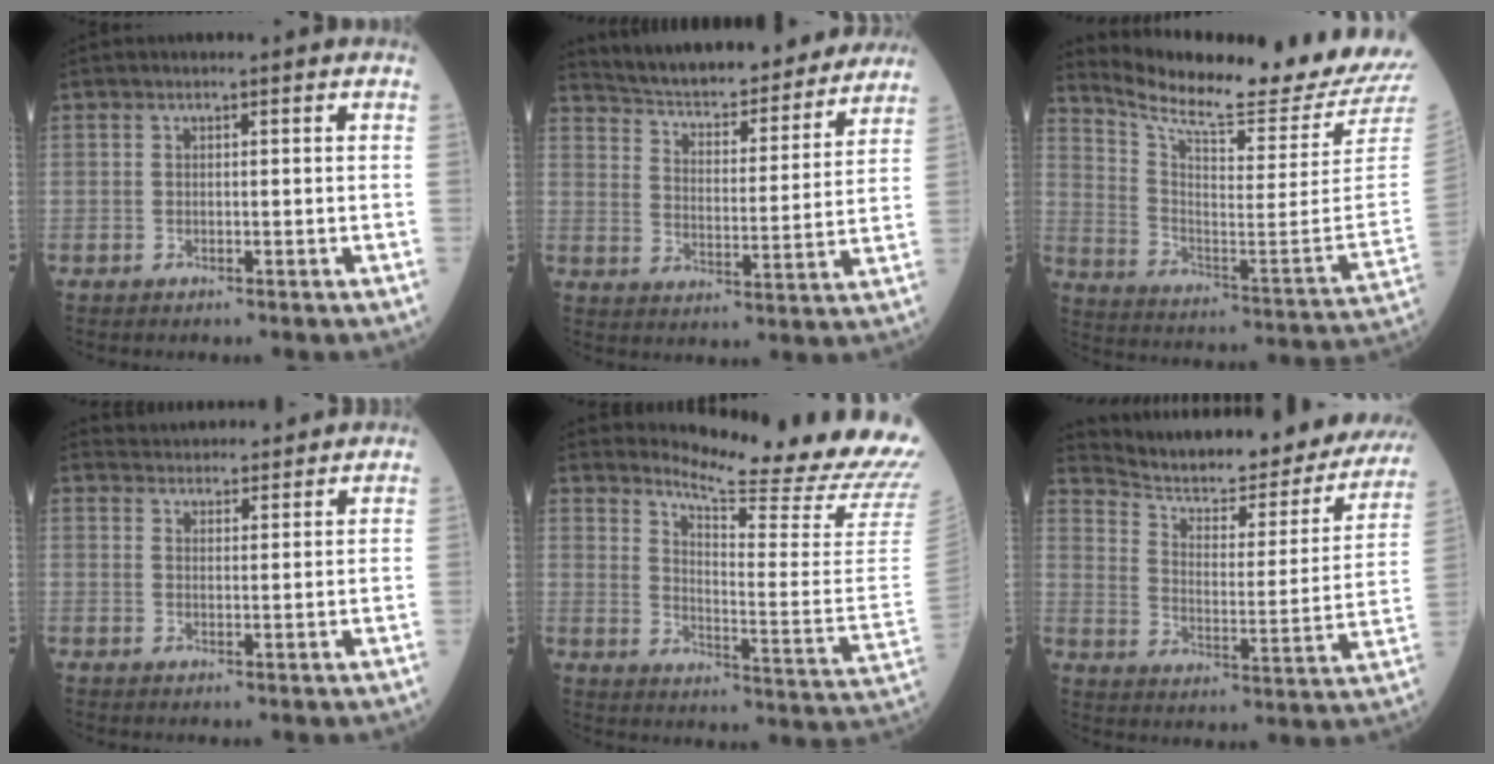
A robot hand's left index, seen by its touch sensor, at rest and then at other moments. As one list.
[{"total": 21.4, "force": [19.9, 4.0, 6.9], "torque": [-0.099, -0.016, 0.271]}, {"total": 22.3, "force": [21.0, -0.5, 7.5], "torque": [-0.149, -0.115, 0.295]}, {"total": 10.0, "force": [9.7, 1.8, 1.6], "torque": [-0.014, 0.021, 0.124]}, {"total": 20.9, "force": [19.6, -0.8, 7.3], "torque": [-0.127, -0.140, 0.240]}, {"total": 26.2, "force": [23.6, 5.3, 10.2], "torque": [-0.151, -0.068, 0.301]}]